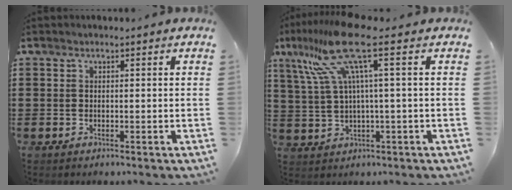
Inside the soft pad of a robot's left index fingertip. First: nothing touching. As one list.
[{"total": 12.4, "force": [5.1, 1.1, 11.3], "torque": [-0.265, -0.015, 0.075]}]